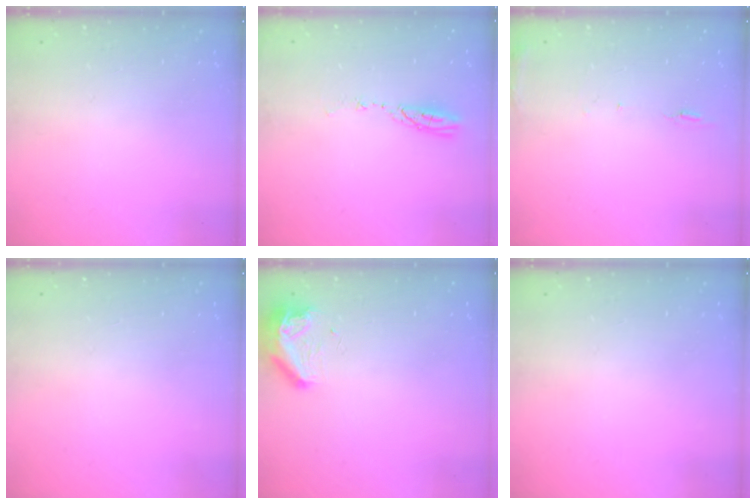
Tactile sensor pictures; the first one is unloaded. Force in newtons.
{"total": 3.8, "press": 3.8, "slide": 0.3}
{"total": 5.7, "press": 5.7, "slide": 0.6}
{"total": 0.0}
{"total": 8.3, "press": 8.3, "slide": 0.9}
{"total": 0.0}